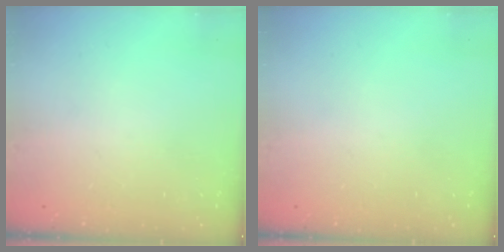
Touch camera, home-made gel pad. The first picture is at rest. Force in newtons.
{"total": 0.0}